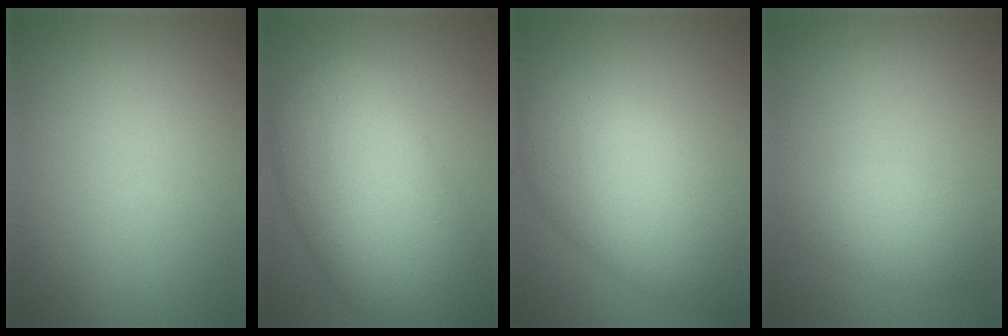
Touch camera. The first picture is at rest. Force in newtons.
{"total": 12.0, "press": 12.0, "slide": 0.4}
{"total": 9.3, "press": 9.3, "slide": 0.4}
{"total": 2.4, "press": 2.4, "slide": 0.1}